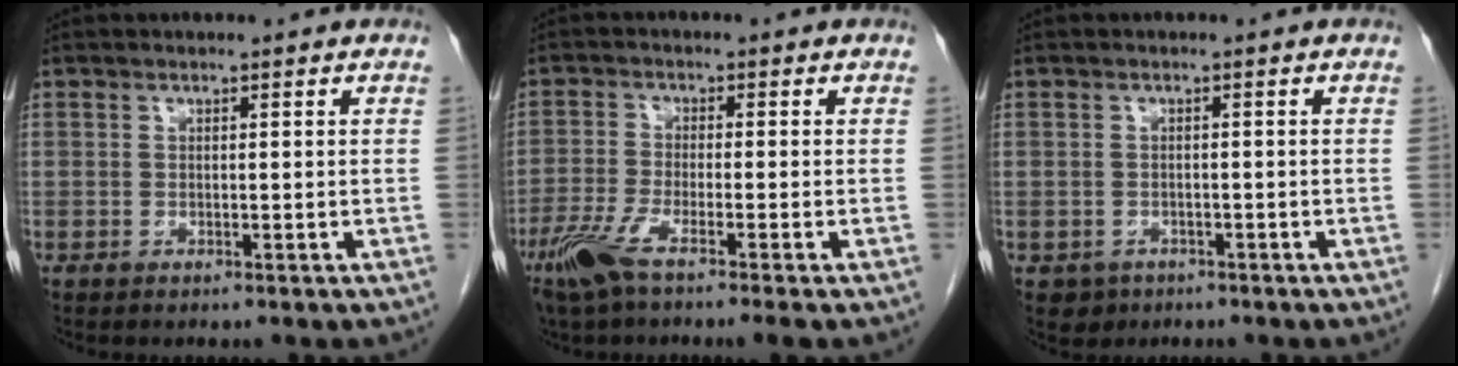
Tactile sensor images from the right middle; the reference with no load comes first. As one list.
[{"total": 6.3, "force": [-4.1, -0.1, 4.7], "torque": [-0.099, -0.016, -0.083]}, {"total": 2.2, "force": [-1.1, 1.9, 0.2], "torque": [-0.006, 0.007, -0.010]}]